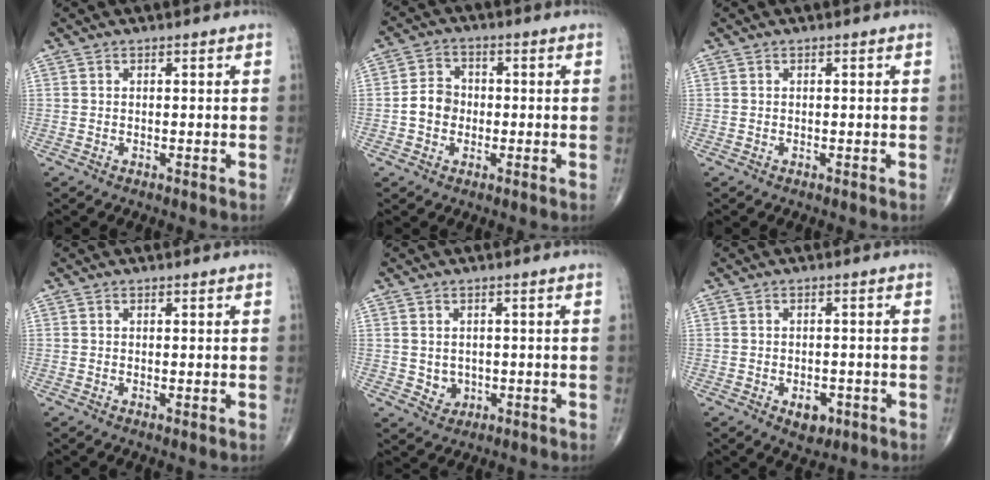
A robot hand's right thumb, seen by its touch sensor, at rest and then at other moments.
{"total": 5.4, "force": [-0.9, 4.6, 2.7], "torque": [-0.035, 0.017, -0.023]}
{"total": 0.0}
{"total": 0.6, "force": [0.0, 0.1, 0.6], "torque": [-0.012, -0.004, 0.000]}
{"total": 3.0, "force": [-0.2, 2.7, 1.3], "torque": [-0.008, 0.000, 0.007]}
{"total": 4.1, "force": [-1.7, 2.5, 2.7], "torque": [-0.023, 0.004, -0.019]}